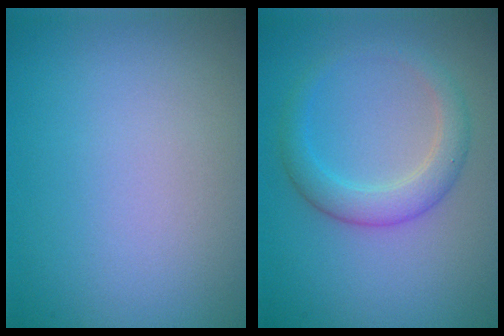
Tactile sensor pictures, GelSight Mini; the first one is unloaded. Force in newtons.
{"total": 3.1, "press": 3.1, "slide": 0.1}